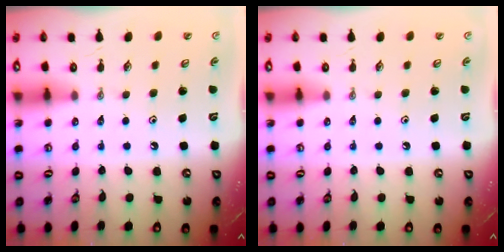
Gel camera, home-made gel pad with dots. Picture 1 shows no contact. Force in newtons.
{"total": 0.0}